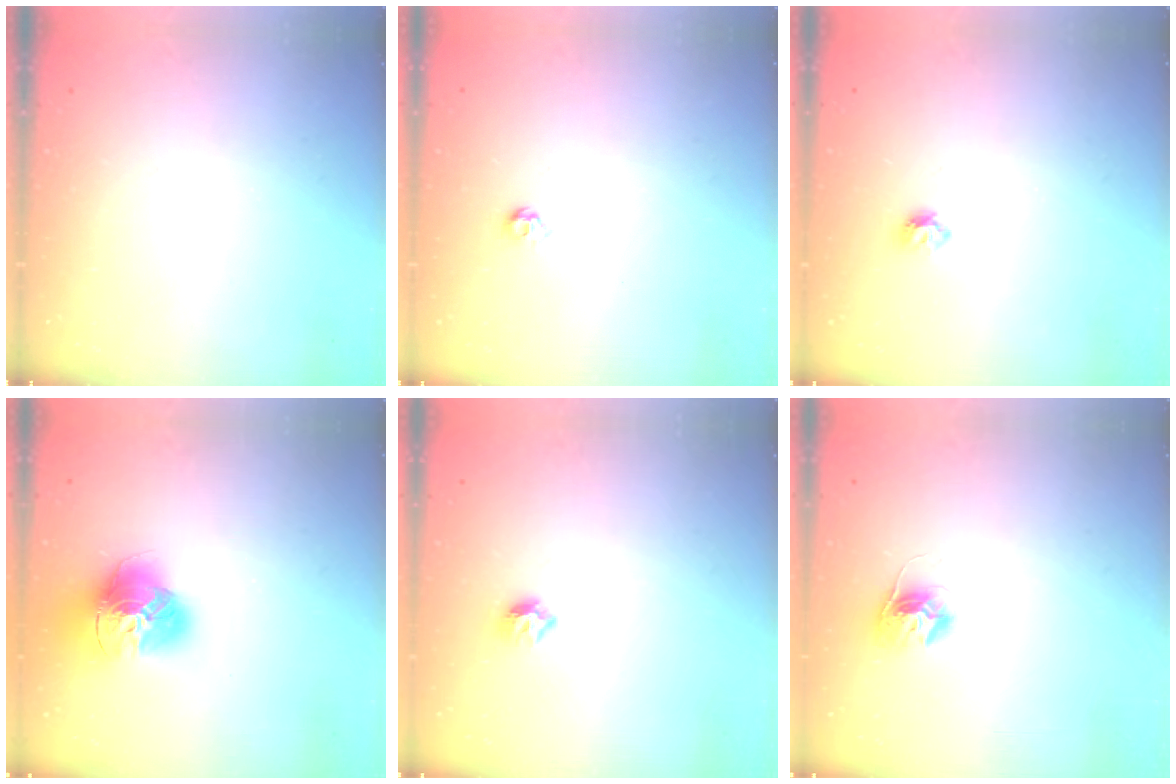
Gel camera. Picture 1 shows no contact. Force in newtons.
{"total": 4.4, "press": 4.3, "slide": 0.9}
{"total": 4.9, "press": 4.8, "slide": 0.9}
{"total": 17.9, "press": 17.9, "slide": 1.6}
{"total": 5.8, "press": 5.7, "slide": 0.9}
{"total": 10.0, "press": 10.0, "slide": 0.6}